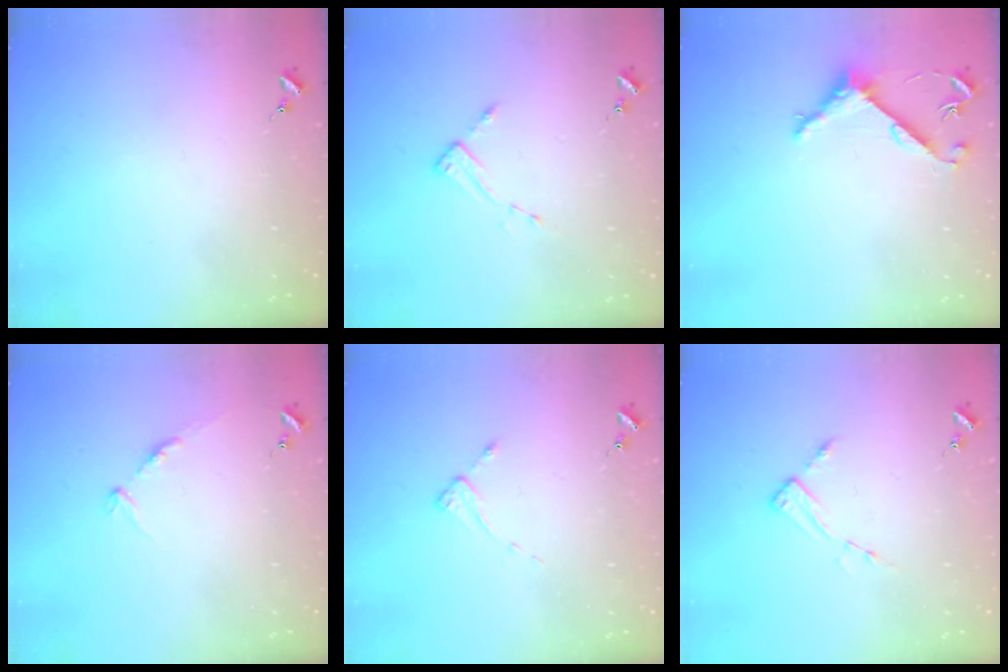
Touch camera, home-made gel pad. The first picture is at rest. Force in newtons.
{"total": 2.7, "press": 2.7, "slide": 0.4}
{"total": 5.6, "press": 5.6, "slide": 0.2}
{"total": 5.3, "press": 5.2, "slide": 0.7}
{"total": 2.6, "press": 2.6, "slide": 0.2}
{"total": 3.4, "press": 3.4, "slide": 0.4}